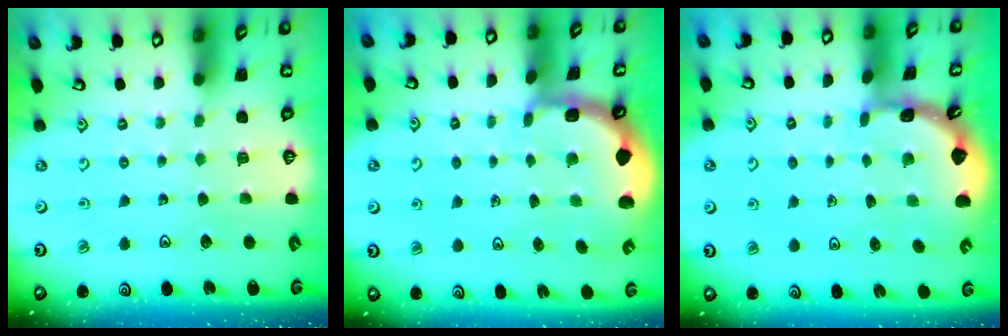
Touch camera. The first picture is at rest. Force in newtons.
{"total": 1.6, "press": 1.4, "slide": 0.7}
{"total": 1.8, "press": 1.8, "slide": 0.2}